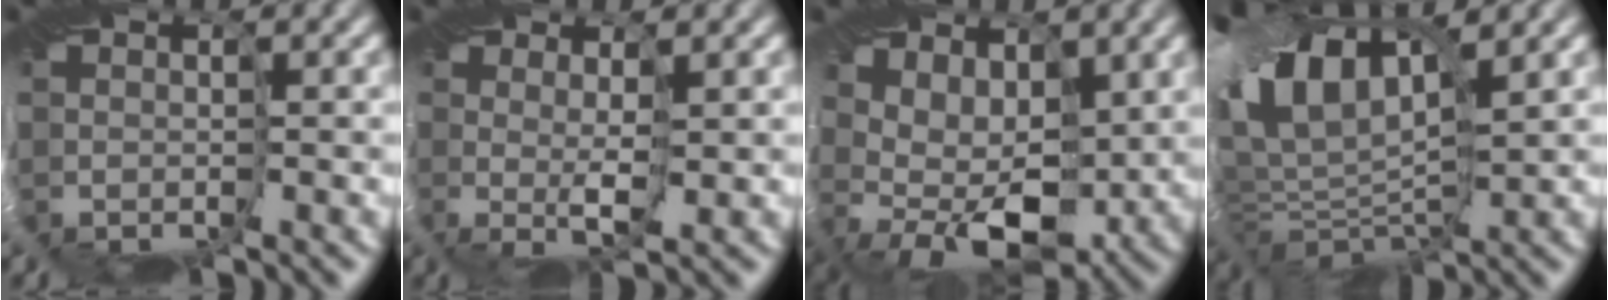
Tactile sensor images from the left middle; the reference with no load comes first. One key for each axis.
{"total": 1.6, "fx": 1.1, "fy": -1.2, "fz": 0.1, "tx": -0.006, "ty": -0.004, "tz": 0.022}
{"total": 5.8, "fx": 1.5, "fy": 3.5, "fz": 4.5, "tx": -0.087, "ty": -0.006, "tz": 0.020}
{"total": 10.5, "fx": 3.5, "fy": 5.7, "fz": 8.1, "tx": -0.177, "ty": 0.015, "tz": 0.058}